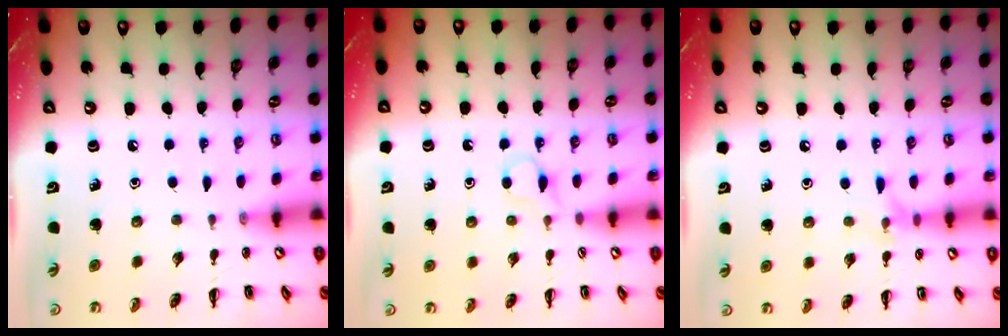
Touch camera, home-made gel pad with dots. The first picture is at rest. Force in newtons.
{"total": 3.1, "press": 2.9, "slide": 1.3}
{"total": 7.1, "press": 6.9, "slide": 1.6}